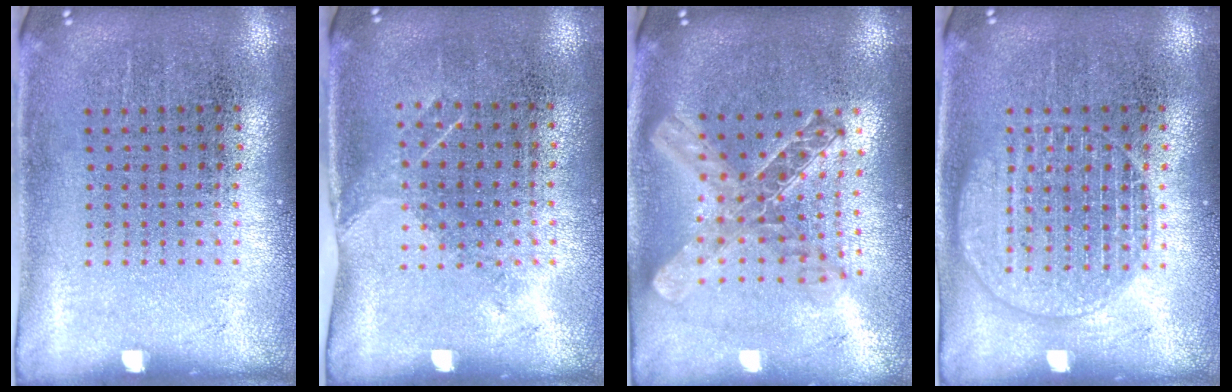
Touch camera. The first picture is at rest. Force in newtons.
{"total": 1.1, "press": 0.8, "slide": 0.7}
{"total": 2.1, "press": 1.8, "slide": 1.2}
{"total": 2.7, "press": 2.7, "slide": 0.5}